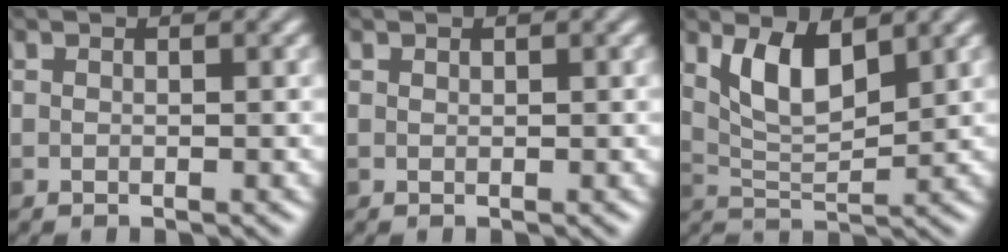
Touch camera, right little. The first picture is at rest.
{"total": 0.0}
{"total": 4.3, "force": [2.1, 1.6, 3.4], "torque": [-0.069, -0.004, 0.042]}